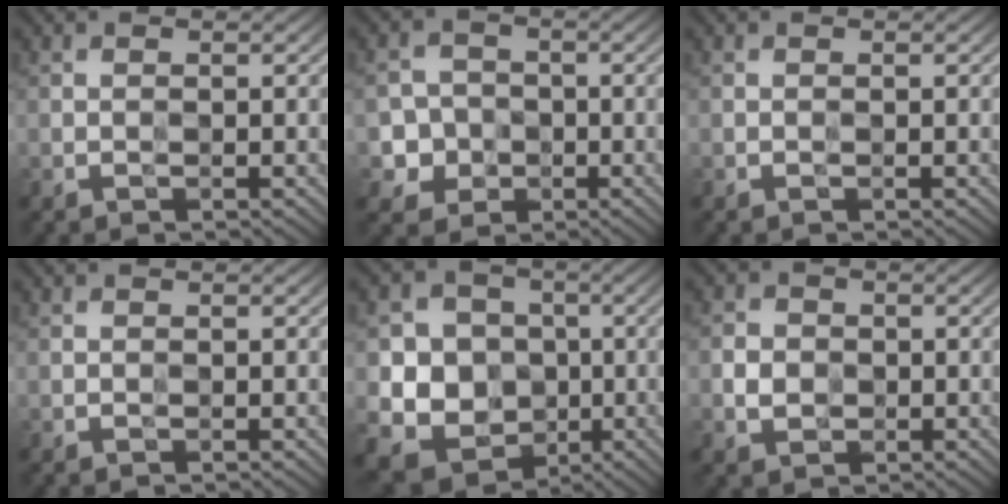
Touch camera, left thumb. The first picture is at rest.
{"total": 5.2, "force": [-1.5, 4.9, 1.1], "torque": [-0.030, 0.003, -0.052]}
{"total": 0.0}
{"total": 0.0}
{"total": 11.6, "force": [-1.4, 10.6, 4.6], "torque": [-0.123, -0.025, -0.042]}
{"total": 2.6, "force": [-0.5, 2.3, 1.2], "torque": [-0.032, -0.002, -0.012]}